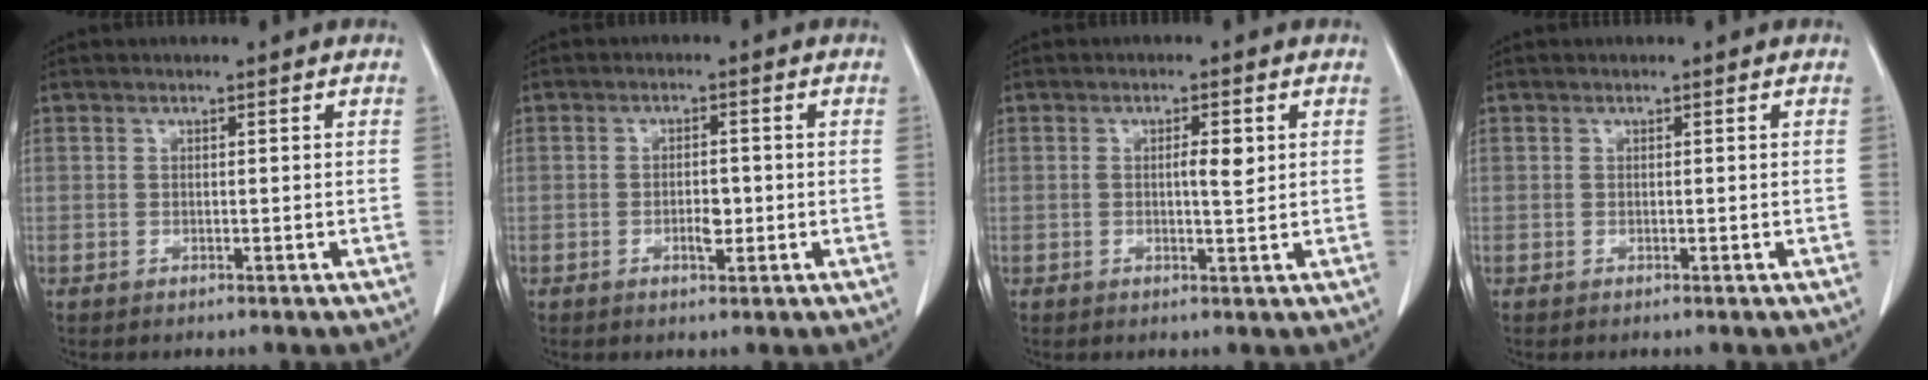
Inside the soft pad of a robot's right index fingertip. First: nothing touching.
{"total": 2.8, "force": [-0.6, 1.1, 2.4], "torque": [-0.042, 0.002, -0.007]}
{"total": 2.8, "force": [0.5, 0.5, 2.7], "torque": [-0.044, 0.000, 0.008]}
{"total": 0.0}